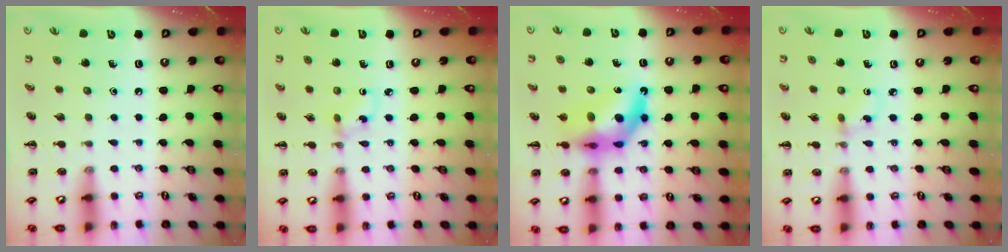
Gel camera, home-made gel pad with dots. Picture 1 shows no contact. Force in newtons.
{"total": 1.3, "press": 1.0, "slide": 0.7}
{"total": 12.2, "press": 11.6, "slide": 3.7}
{"total": 1.6, "press": 1.4, "slide": 0.7}